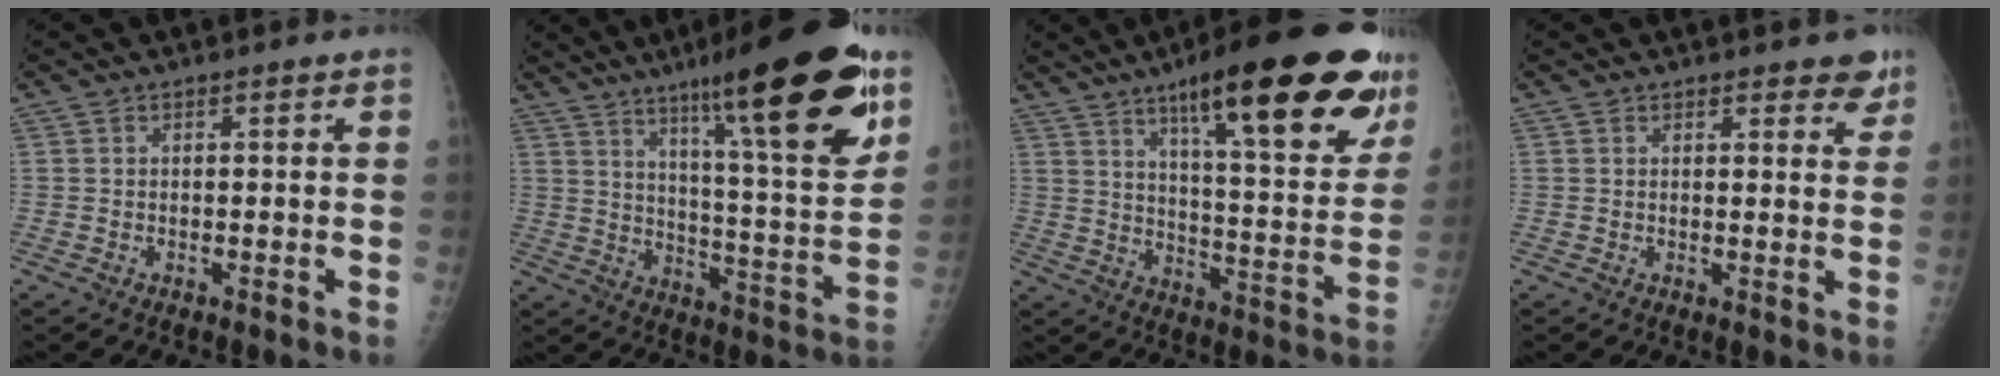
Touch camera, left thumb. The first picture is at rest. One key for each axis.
{"total": 24.0, "fx": 13.8, "fy": 3.9, "fz": 19.2, "tx": -0.261, "ty": -0.057, "tz": 0.214}
{"total": 28.2, "fx": 16.4, "fy": 6.8, "fz": 22.0, "tx": -0.278, "ty": -0.052, "tz": 0.240}
{"total": 4.5, "fx": 3.3, "fy": 1.8, "fz": 2.5, "tx": 0.002, "ty": -0.017, "tz": 0.038}